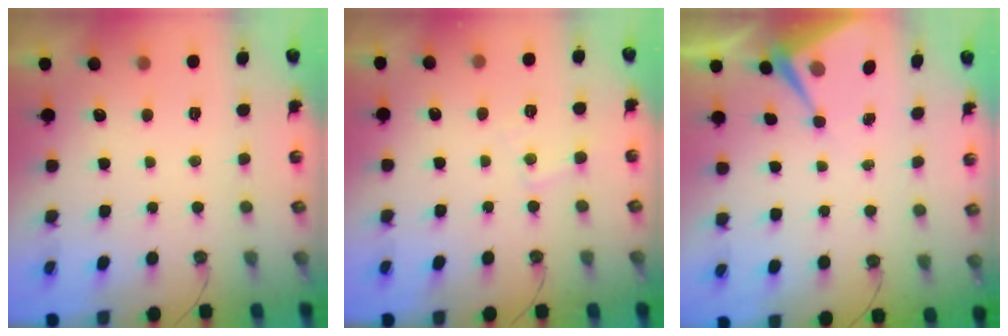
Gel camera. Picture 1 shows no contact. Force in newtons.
{"total": 5.3, "press": 5.2, "slide": 0.7}
{"total": 7.0, "press": 7.0, "slide": 0.4}